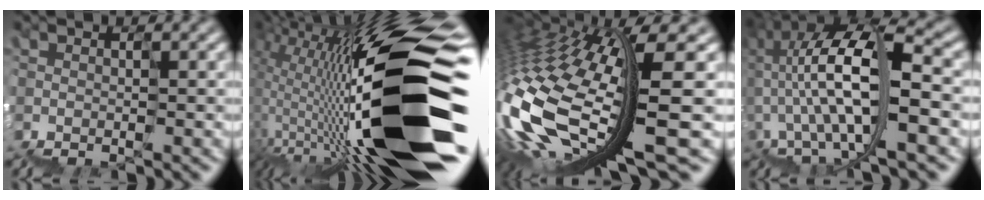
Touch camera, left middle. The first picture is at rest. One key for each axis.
{"total": 15.9, "fx": -0.9, "fy": 4.3, "fz": 15.3, "tx": -0.247, "ty": 0.028, "tz": -0.017}
{"total": 12.9, "fx": -0.4, "fy": 2.9, "fz": 12.5, "tx": -0.269, "ty": -0.028, "tz": 0.024}
{"total": 10.8, "fx": 1.5, "fy": 4.4, "fz": 9.8, "tx": -0.194, "ty": 0.022, "tz": 0.037}